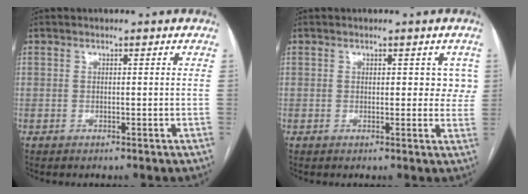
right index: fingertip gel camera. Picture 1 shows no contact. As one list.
[{"total": 3.5, "force": [1.1, 2.2, 2.5], "torque": [-0.013, 0.006, 0.009]}]